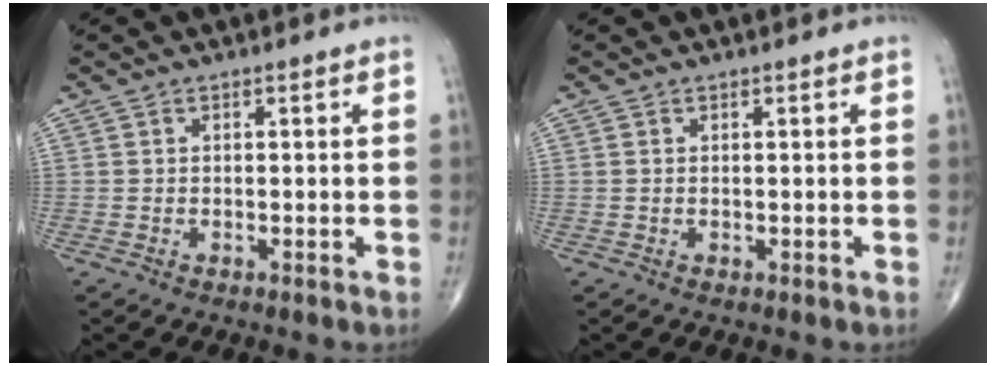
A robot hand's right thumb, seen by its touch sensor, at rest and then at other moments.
{"total": 0.0}